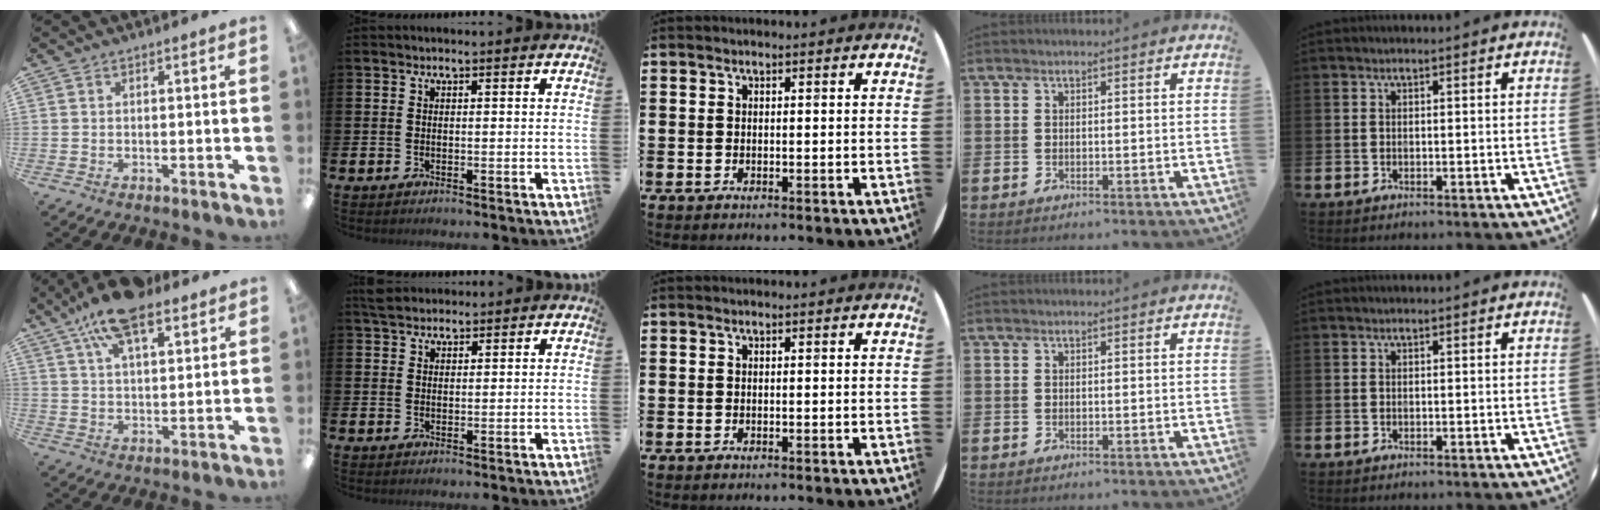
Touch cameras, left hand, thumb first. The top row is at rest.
{"thumb": {"total": 13.8, "force": [9.5, 4.9, 8.6], "torque": [-0.162, -0.028, 0.169]}, "index": {"total": 2.7, "force": [2.5, 0.9, 0.3], "torque": [-0.004, -0.005, 0.046]}}